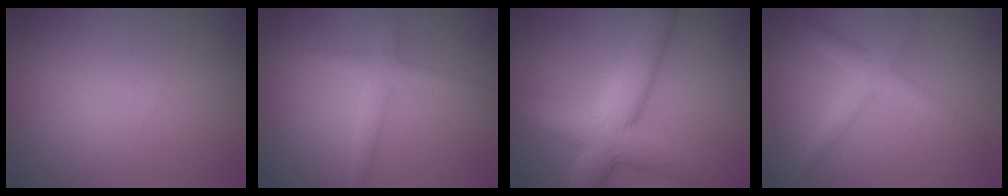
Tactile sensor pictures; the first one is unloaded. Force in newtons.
{"total": 2.2, "press": 2.2, "slide": 0.1}
{"total": 8.5, "press": 8.5, "slide": 0.6}
{"total": 2.9, "press": 2.9, "slide": 0.1}